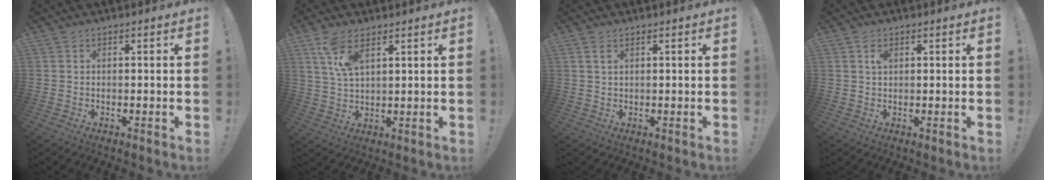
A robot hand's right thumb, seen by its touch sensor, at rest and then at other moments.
{"total": 7.3, "force": [4.1, 3.1, 5.2], "torque": [-0.098, -0.013, 0.076]}
{"total": 2.0, "force": [1.0, 0.8, 1.6], "torque": [-0.031, 0.002, 0.017]}
{"total": 1.9, "force": [0.8, 1.1, 1.3], "torque": [-0.018, -0.002, 0.012]}